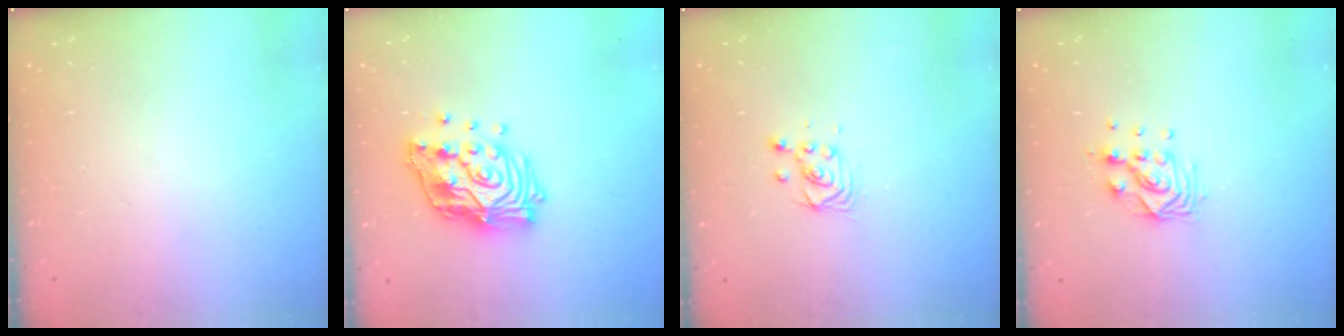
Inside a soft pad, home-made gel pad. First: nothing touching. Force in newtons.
{"total": 17.3, "press": 17.1, "slide": 2.1}
{"total": 3.2, "press": 3.2, "slide": 0.6}
{"total": 9.6, "press": 9.5, "slide": 0.8}